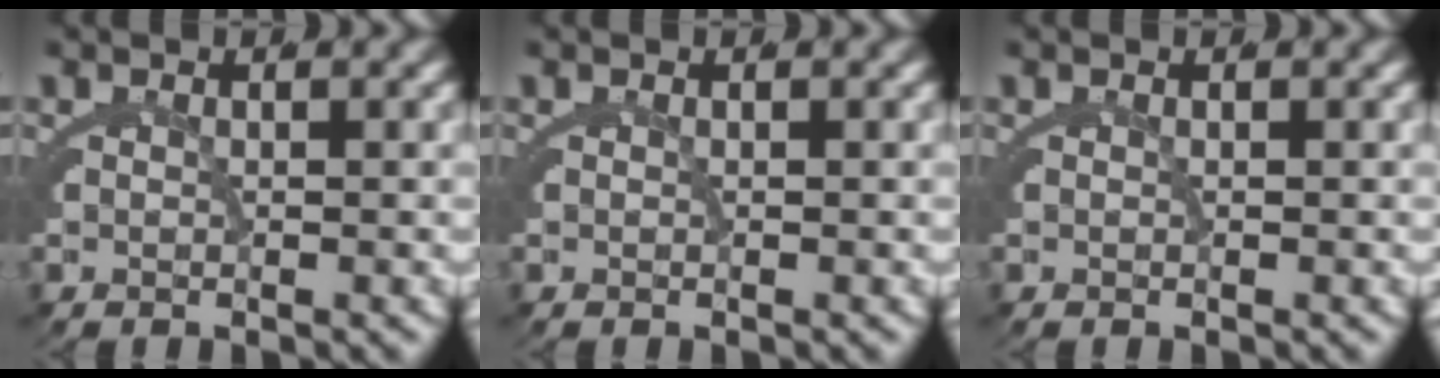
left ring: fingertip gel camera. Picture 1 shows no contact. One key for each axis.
{"total": 0.0}
{"total": 0.0}